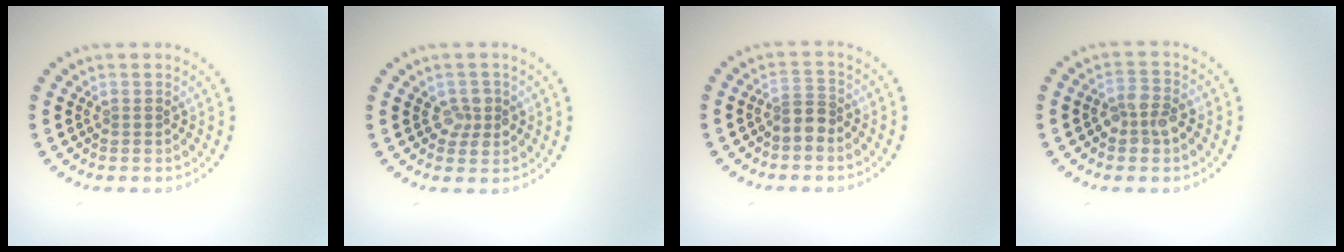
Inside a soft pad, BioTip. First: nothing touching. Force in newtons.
{"total": 1.9, "press": 1.9, "slide": 0.5}
{"total": 1.8, "press": 1.3, "slide": 1.2}
{"total": 2.6, "press": 2.4, "slide": 1.0}